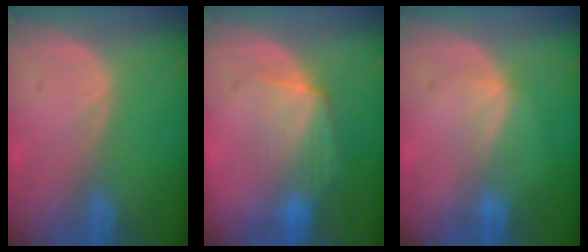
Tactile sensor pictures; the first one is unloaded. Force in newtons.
{"total": 7.0, "press": 6.5, "slide": 2.6}
{"total": 2.4, "press": 2.4, "slide": 0.4}